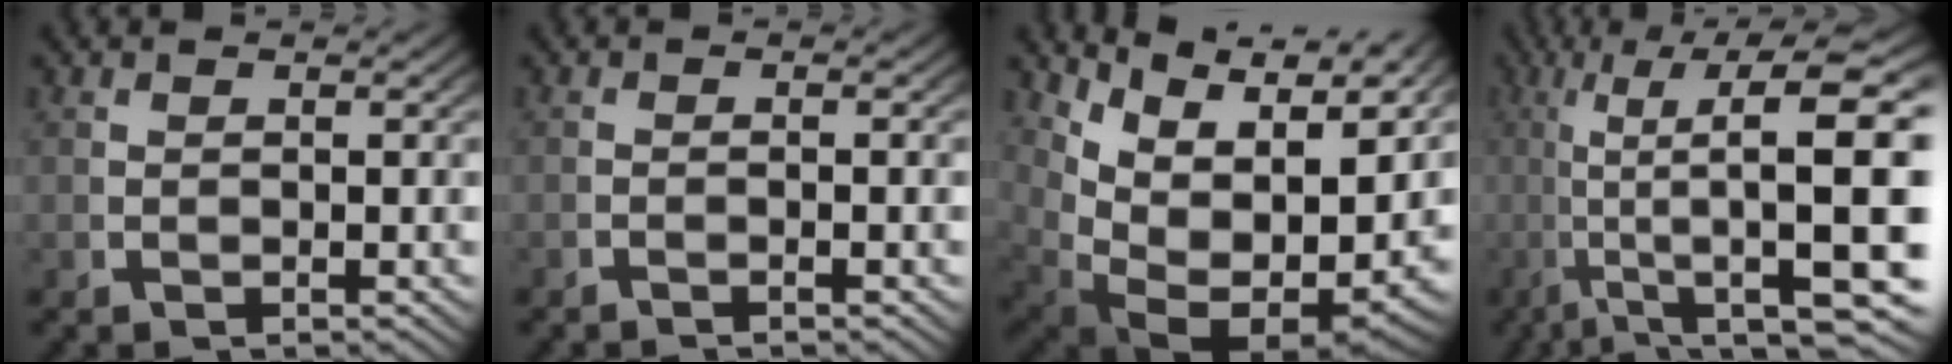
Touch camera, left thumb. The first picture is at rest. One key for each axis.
{"total": 1.2, "fx": -0.9, "fy": -0.3, "fz": 0.6, "tx": -0.003, "ty": 0.007, "tz": -0.020}
{"total": 18.4, "fx": -0.1, "fy": 11.9, "fz": 14.1, "tx": -0.244, "ty": -0.048, "tz": 0.028}
{"total": 15.3, "fx": 0.8, "fy": 8.2, "fz": 12.9, "tx": -0.218, "ty": -0.057, "tz": 0.035}